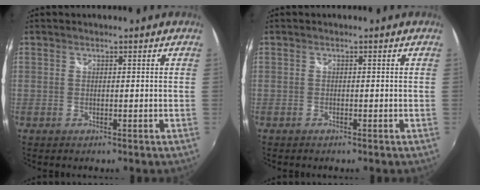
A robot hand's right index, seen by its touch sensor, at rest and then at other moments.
{"total": 0.7, "force": [-0.6, 0.2, 0.0], "torque": [-0.002, -0.004, -0.013]}